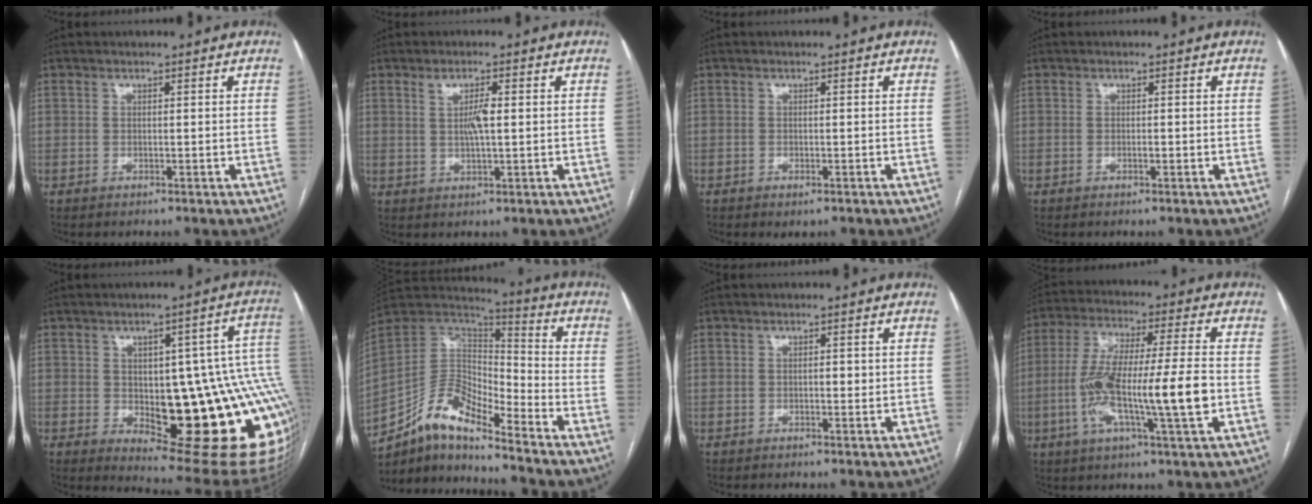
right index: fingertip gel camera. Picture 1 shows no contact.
{"total": 3.2, "force": [0.6, 0.5, 3.1], "torque": [-0.057, 0.000, 0.013]}
{"total": 1.2, "force": [-0.7, 0.5, 0.8], "torque": [-0.008, -0.001, -0.005]}
{"total": 0.6, "force": [-0.2, 0.1, 0.6], "torque": [-0.010, 0.000, -0.003]}
{"total": 25.0, "force": [-3.3, 8.2, 23.4], "torque": [-0.198, 0.018, -0.020]}
{"total": 12.5, "force": [-9.6, 3.6, 7.2], "torque": [-0.136, 0.035, -0.180]}
{"total": 1.2, "force": [0.0, 0.6, 1.0], "torque": [-0.013, 0.001, 0.001]}
{"total": 16.5, "force": [-3.0, 1.3, 16.1], "torque": [-0.306, 0.004, -0.056]}